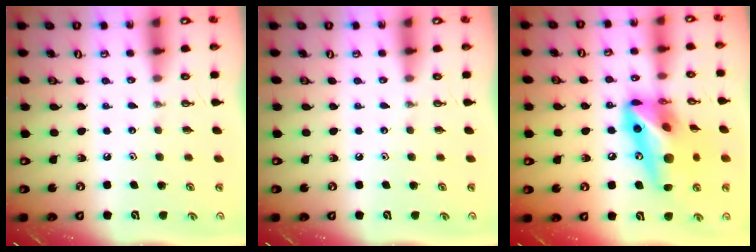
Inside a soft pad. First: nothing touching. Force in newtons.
{"total": 0.0}
{"total": 19.3, "press": 19.0, "slide": 3.2}